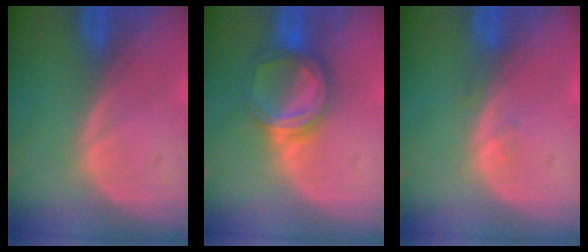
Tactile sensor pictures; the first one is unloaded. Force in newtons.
{"total": 5.7, "press": 5.4, "slide": 1.5}
{"total": 0.7, "press": 0.7, "slide": 0.1}